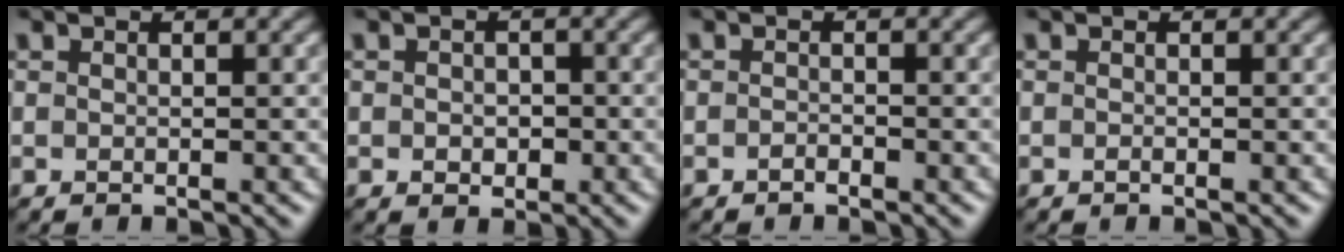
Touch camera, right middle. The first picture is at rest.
{"total": 1.4, "force": [-0.1, 1.2, 0.8], "torque": [-0.016, -0.002, -0.004]}
{"total": 0.5, "force": [-0.5, 0.2, 0.1], "torque": [-0.004, 0.002, -0.010]}
{"total": 0.0}